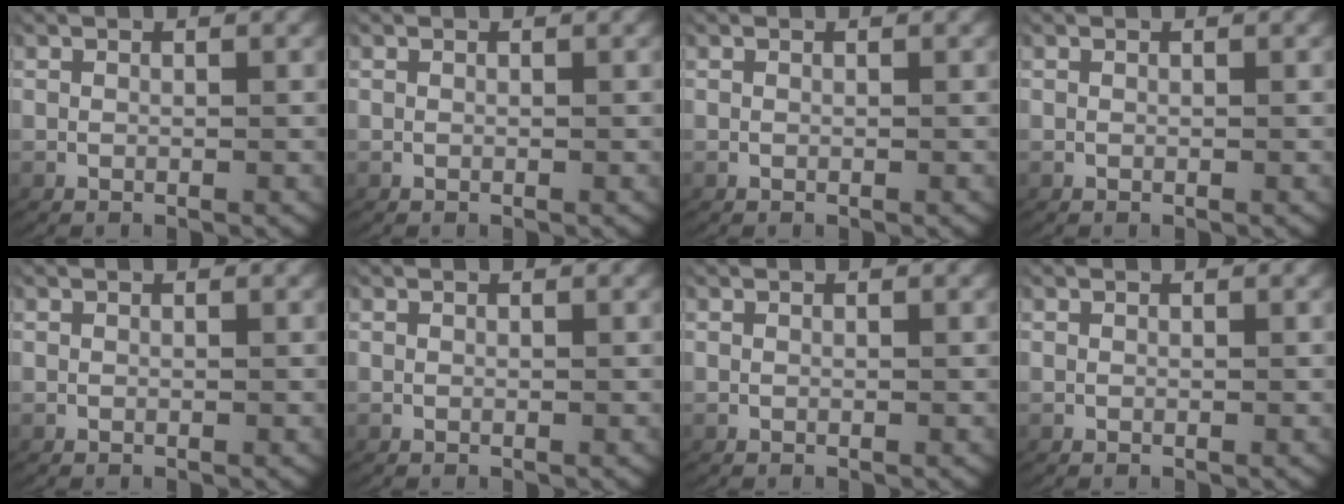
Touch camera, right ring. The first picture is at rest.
{"total": 0.0}
{"total": 0.0}
{"total": 0.0}
{"total": 0.0}
{"total": 0.0}
{"total": 0.0}
{"total": 0.0}